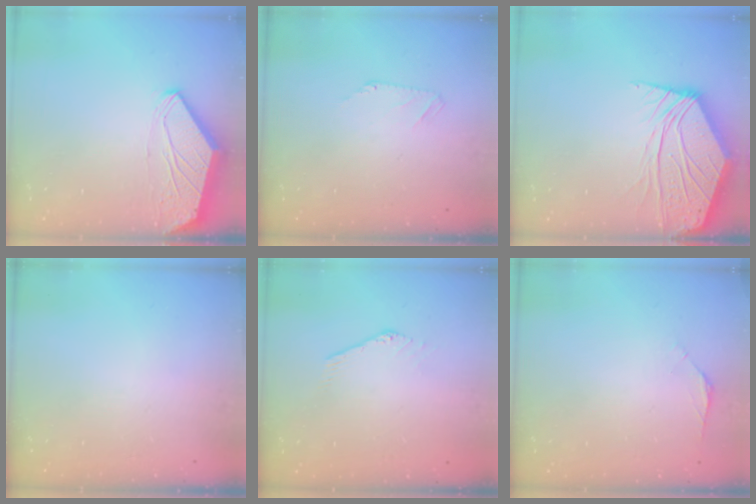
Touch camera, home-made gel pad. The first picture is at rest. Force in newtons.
{"total": 2.3, "press": 2.2, "slide": 0.5}
{"total": 12.5, "press": 12.4, "slide": 1.7}
{"total": 0.0}
{"total": 1.6, "press": 1.6, "slide": 0.0}
{"total": 1.8, "press": 1.7, "slide": 0.6}